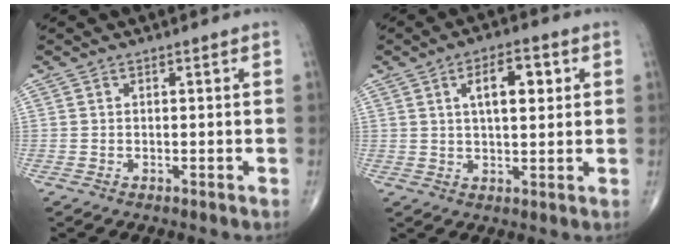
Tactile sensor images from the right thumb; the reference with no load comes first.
{"total": 7.9, "force": [2.4, 3.5, 6.7], "torque": [-0.088, -0.001, 0.037]}